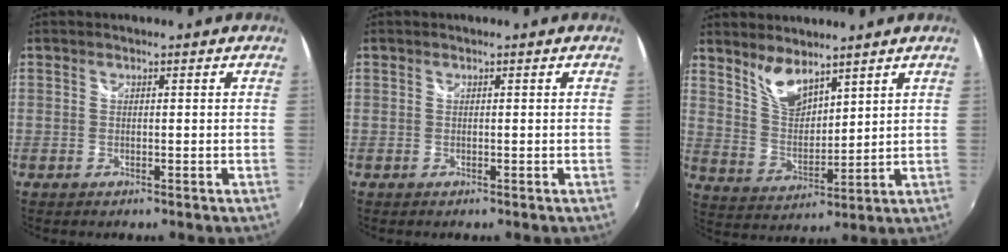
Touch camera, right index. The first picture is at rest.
{"total": 0.0}
{"total": 7.3, "force": [5.7, 2.6, 3.8], "torque": [-0.068, -0.004, 0.116]}